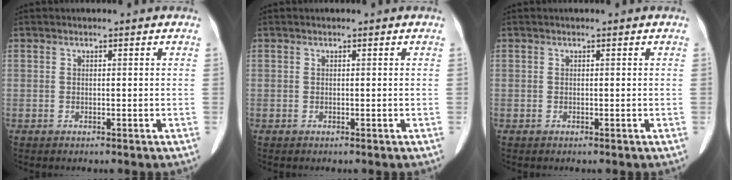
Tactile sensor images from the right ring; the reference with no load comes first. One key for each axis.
{"total": 0.0}
{"total": 0.0}